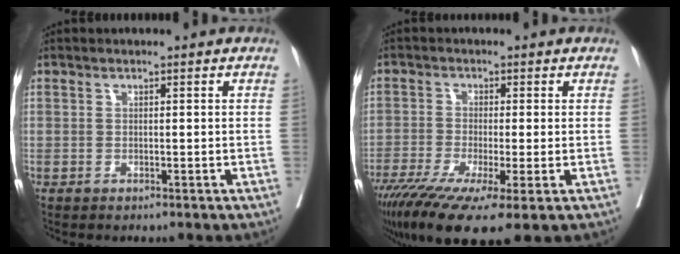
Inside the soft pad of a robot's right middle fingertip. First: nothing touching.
{"total": 13.0, "force": [-7.8, 1.5, 10.2], "torque": [-0.170, -0.036, -0.131]}